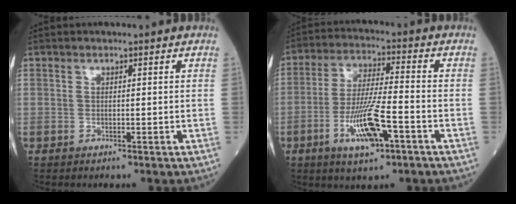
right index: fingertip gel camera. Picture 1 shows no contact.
{"total": 10.4, "force": [-4.4, 1.8, 9.3], "torque": [-0.182, -0.008, -0.076]}